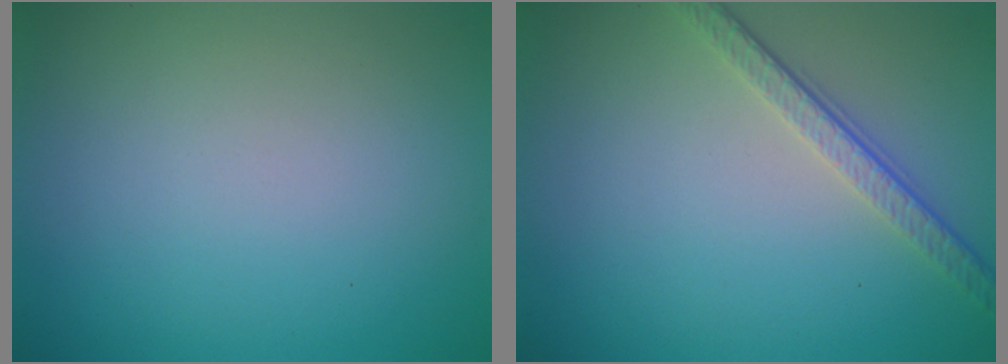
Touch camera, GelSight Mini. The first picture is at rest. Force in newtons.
{"total": 3.5, "press": 2.4, "slide": 2.5}